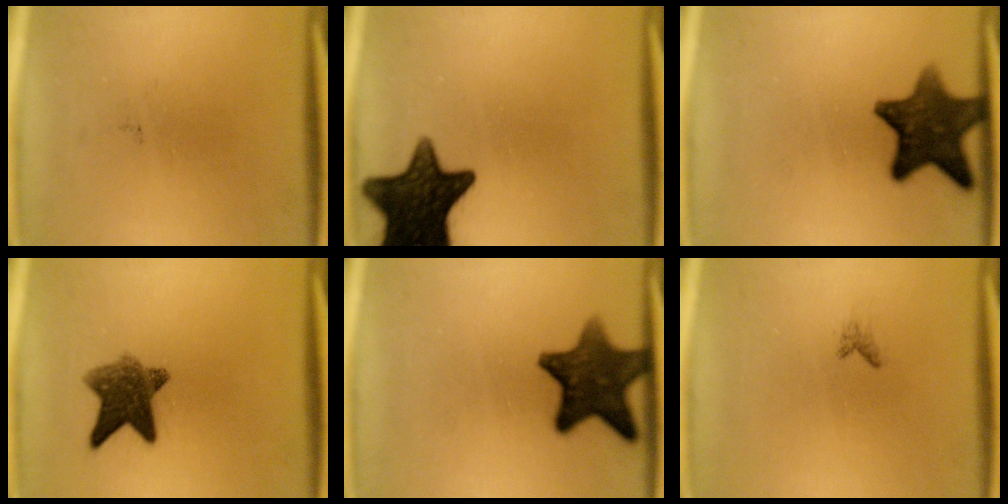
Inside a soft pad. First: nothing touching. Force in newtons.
{"total": 15.4}
{"total": 12.2}
{"total": 7.9}
{"total": 12.2}
{"total": 0.6}